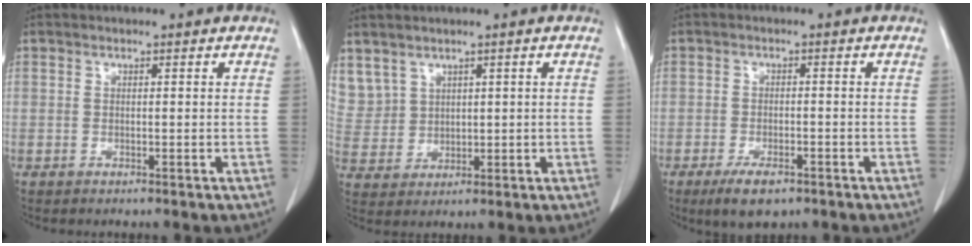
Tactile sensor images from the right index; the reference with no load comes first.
{"total": 8.1, "force": [4.5, 6.5, 1.7], "torque": [-0.059, 0.022, 0.115]}
{"total": 4.9, "force": [-3.2, 2.0, 3.1], "torque": [-0.058, -0.003, -0.048]}